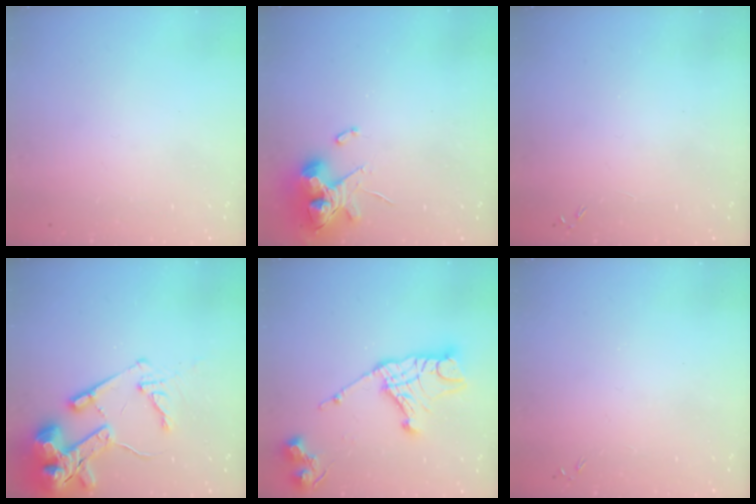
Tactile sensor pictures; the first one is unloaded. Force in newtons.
{"total": 10.3, "press": 10.1, "slide": 1.5}
{"total": 0.0}
{"total": 17.6, "press": 17.4, "slide": 2.2}
{"total": 15.9, "press": 15.9, "slide": 1.7}
{"total": 0.0}